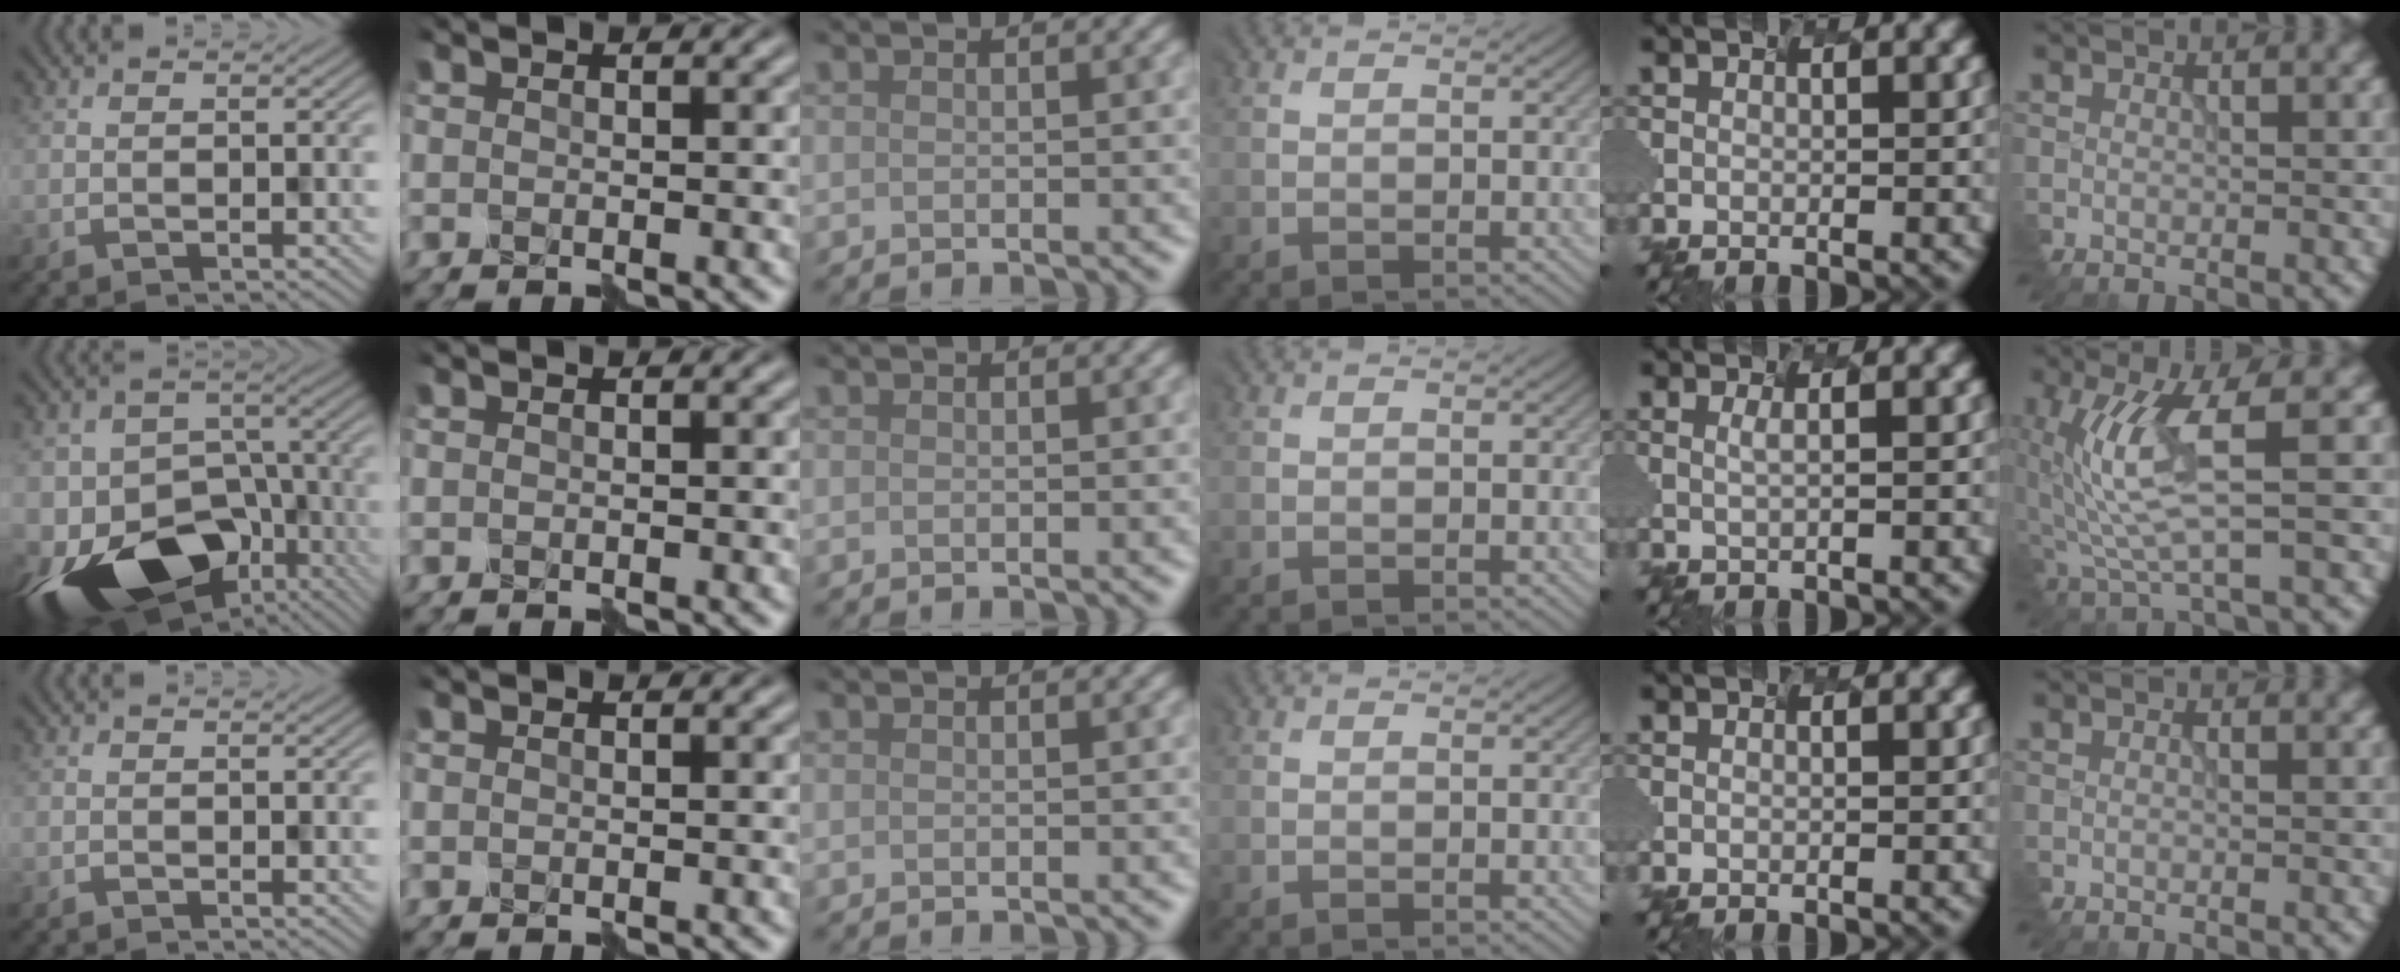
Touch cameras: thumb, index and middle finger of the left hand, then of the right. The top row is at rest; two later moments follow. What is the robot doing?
{"motion": "assemble", "object": "hinged jar"}